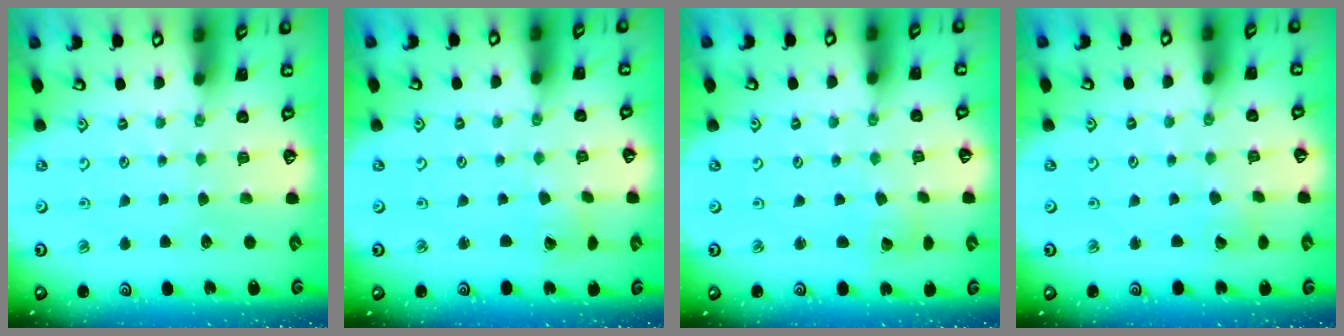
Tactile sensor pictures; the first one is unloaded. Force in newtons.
{"total": 1.8, "press": 1.8, "slide": 0.2}
{"total": 2.6, "press": 2.6, "slide": 0.2}
{"total": 3.1, "press": 3.1, "slide": 0.5}